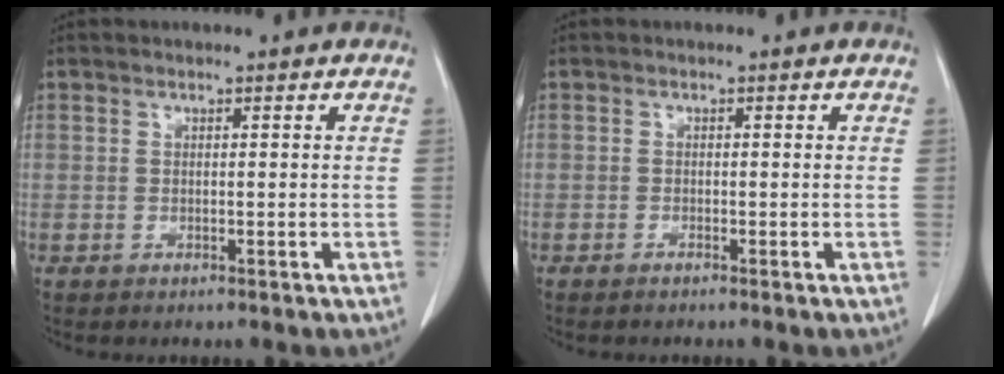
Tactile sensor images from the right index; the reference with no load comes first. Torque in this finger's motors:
{"motor_torque": [0.05, -0.13, -0.03, 0.01]}